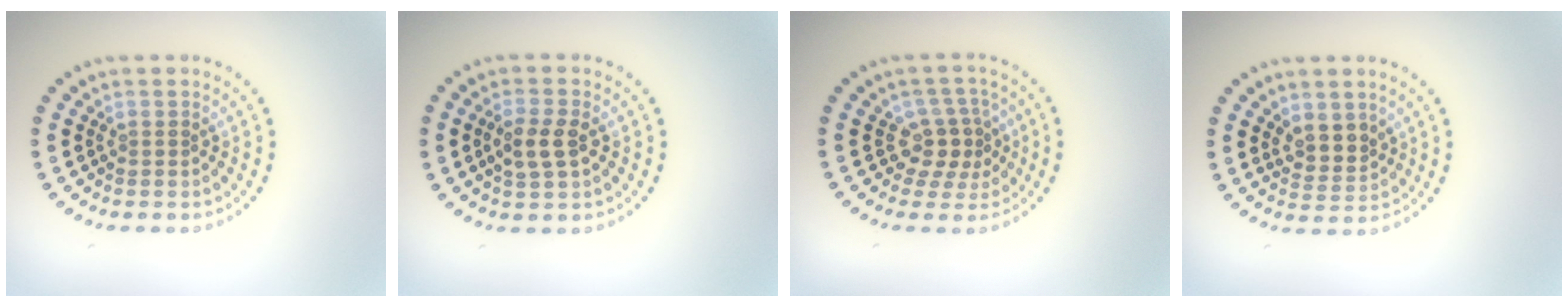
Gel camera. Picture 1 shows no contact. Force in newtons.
{"total": 2.7, "press": 2.6, "slide": 0.6}
{"total": 3.0, "press": 2.4, "slide": 1.8}
{"total": 2.5, "press": 2.2, "slide": 1.1}